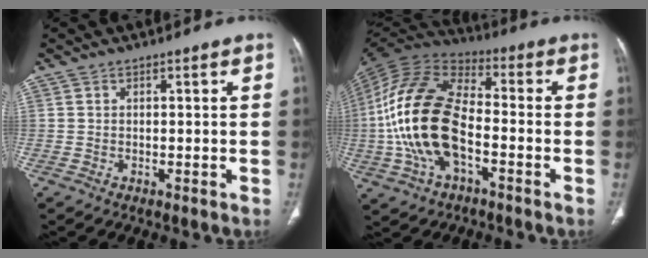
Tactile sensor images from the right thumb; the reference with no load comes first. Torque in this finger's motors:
{"motor_torque": [-0.35, 1.77, 2.57, -0.20, 0.97]}